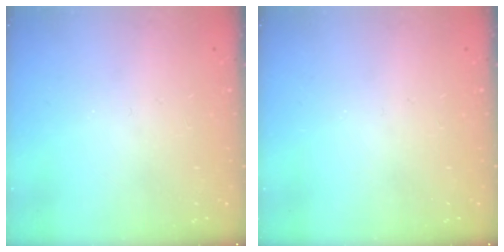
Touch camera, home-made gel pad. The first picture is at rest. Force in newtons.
{"total": 0.0}